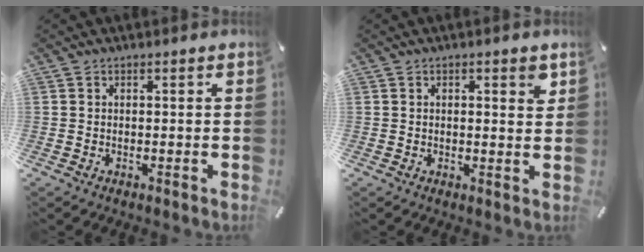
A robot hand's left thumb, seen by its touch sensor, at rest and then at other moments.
{"total": 2.8, "force": [1.2, 1.0, 2.3], "torque": [-0.032, -0.003, 0.016]}